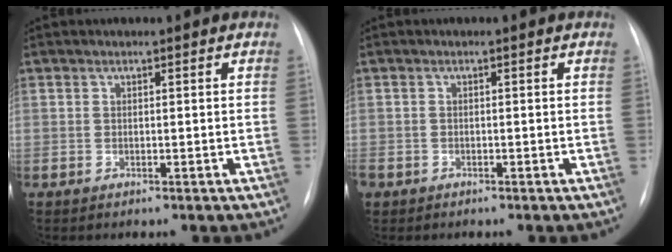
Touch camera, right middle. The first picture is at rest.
{"total": 2.7, "force": [-1.8, 1.8, 0.8], "torque": [-0.022, -0.002, -0.030]}